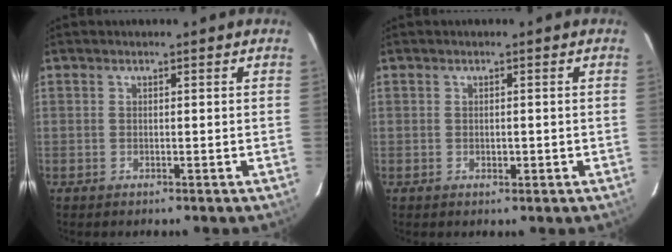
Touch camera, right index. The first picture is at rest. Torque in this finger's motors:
{"motor_torque": [-0.15, -0.12, -0.02, 0.00]}